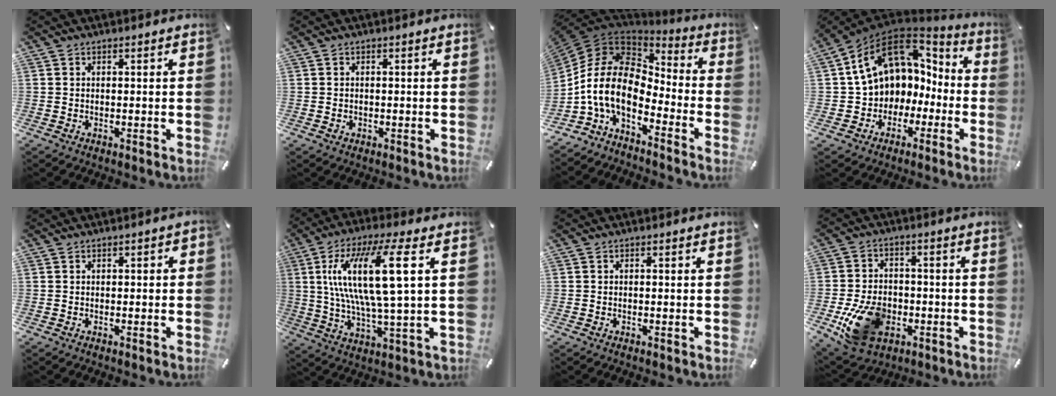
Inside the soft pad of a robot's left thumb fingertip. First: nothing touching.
{"total": 0.8, "force": [-0.2, 0.7, 0.4], "torque": [-0.007, 0.004, -0.005]}
{"total": 14.3, "force": [-4.1, 8.6, 10.7], "torque": [-0.242, 0.008, -0.082]}
{"total": 14.9, "force": [4.6, 11.8, 7.9], "torque": [-0.163, -0.018, 0.086]}
{"total": 1.0, "force": [-0.5, 0.7, 0.5], "torque": [-0.009, 0.003, -0.011]}
{"total": 18.0, "force": [5.0, 3.9, 16.8], "torque": [-0.345, -0.010, 0.067]}
{"total": 0.5, "force": [-0.3, 0.3, 0.3], "torque": [-0.007, 0.000, -0.006]}
{"total": 14.6, "force": [-4.6, 10.6, 9.0], "torque": [-0.178, 0.018, -0.078]}